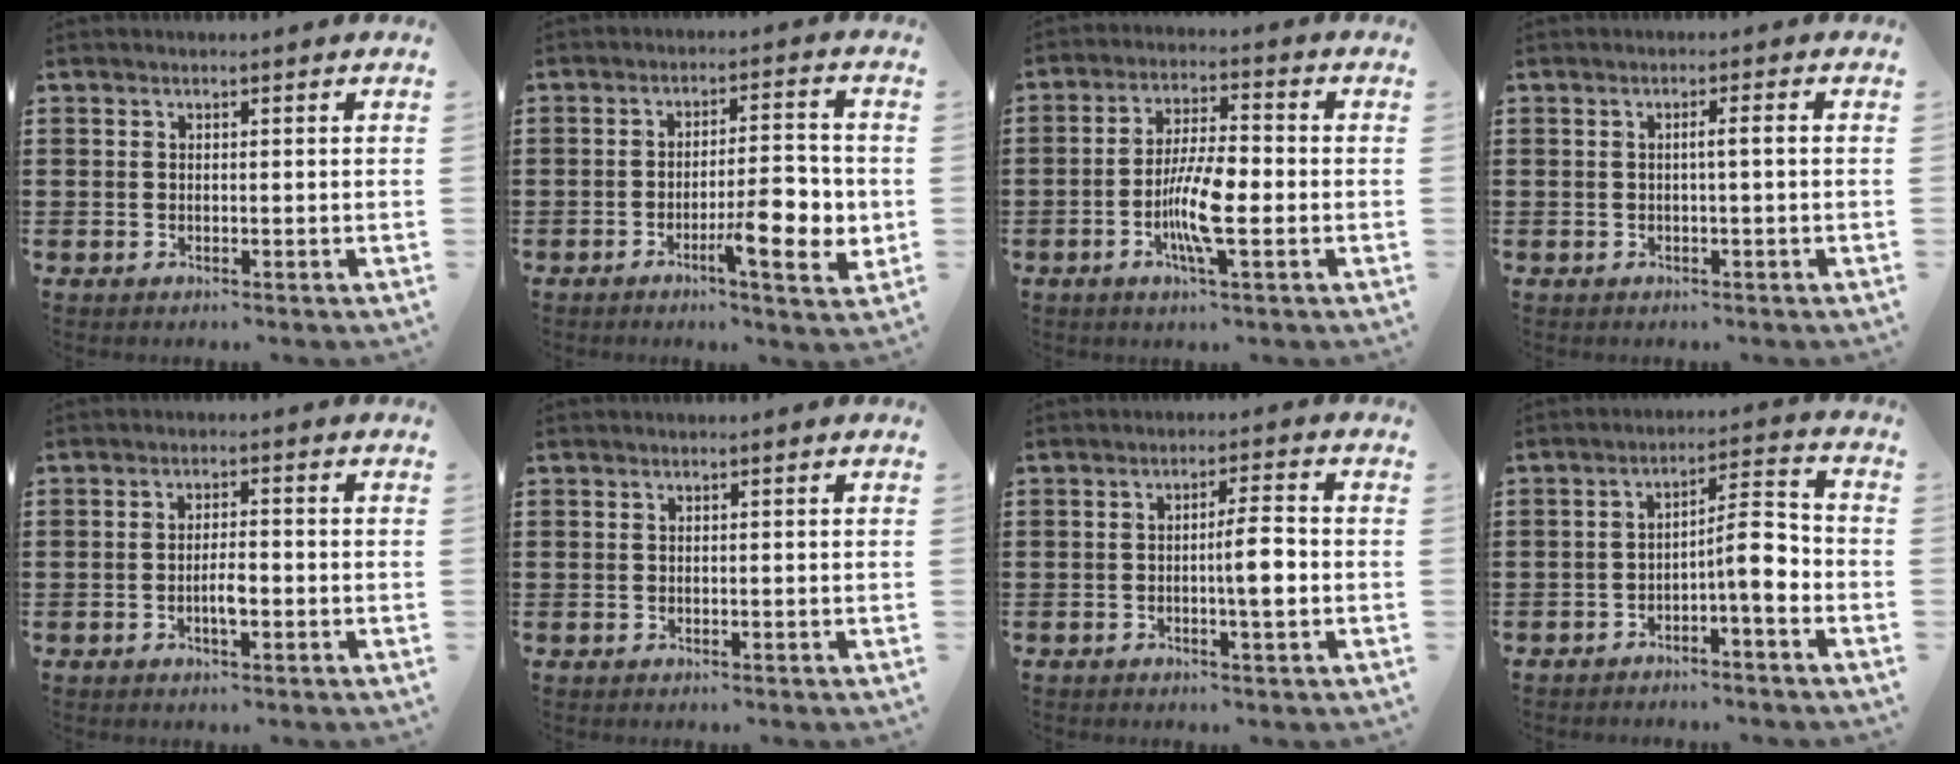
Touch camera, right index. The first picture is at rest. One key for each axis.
{"total": 8.7, "fx": -2.8, "fy": 2.4, "fz": 7.9, "tx": -0.102, "ty": -0.008, "tz": -0.046}
{"total": 8.4, "fx": -2.2, "fy": 2.1, "fz": 7.9, "tx": -0.151, "ty": -0.003, "tz": -0.042}
{"total": 1.7, "fx": -0.2, "fy": -0.1, "fz": 1.7, "tx": -0.030, "ty": -0.001, "tz": -0.006}
{"total": 3.2, "fx": -1.0, "fy": 0.9, "fz": 2.9, "tx": -0.060, "ty": 0.003, "tz": -0.021}
{"total": 0.0}
{"total": 4.9, "fx": -0.8, "fy": 0.6, "fz": 4.9, "tx": -0.076, "ty": -0.002, "tz": -0.017}
{"total": 6.8, "fx": -2.4, "fy": 1.8, "fz": 6.1, "tx": -0.097, "ty": 0.009, "tz": -0.045}